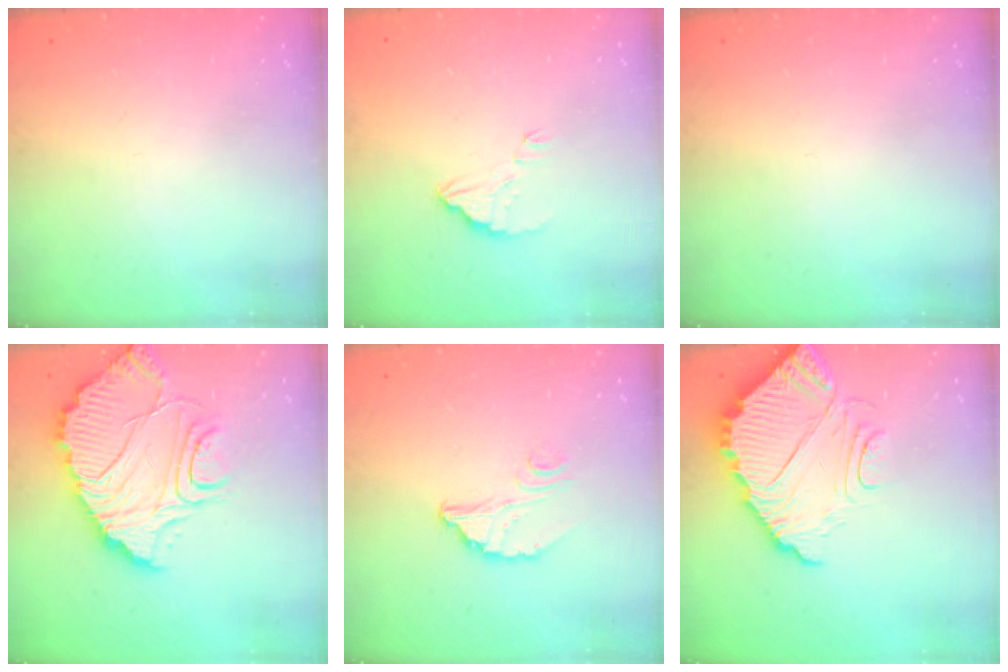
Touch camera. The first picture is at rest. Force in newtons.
{"total": 3.0, "press": 3.0, "slide": 0.2}
{"total": 0.0}
{"total": 14.7, "press": 14.7, "slide": 1.3}
{"total": 3.2, "press": 3.2, "slide": 0.2}
{"total": 10.3, "press": 10.2, "slide": 0.7}